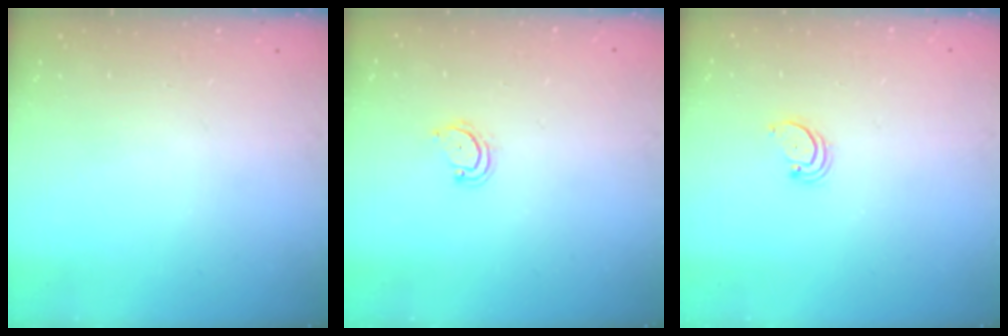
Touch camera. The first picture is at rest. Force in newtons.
{"total": 3.4, "press": 3.4, "slide": 0.2}
{"total": 2.2, "press": 2.2, "slide": 0.2}